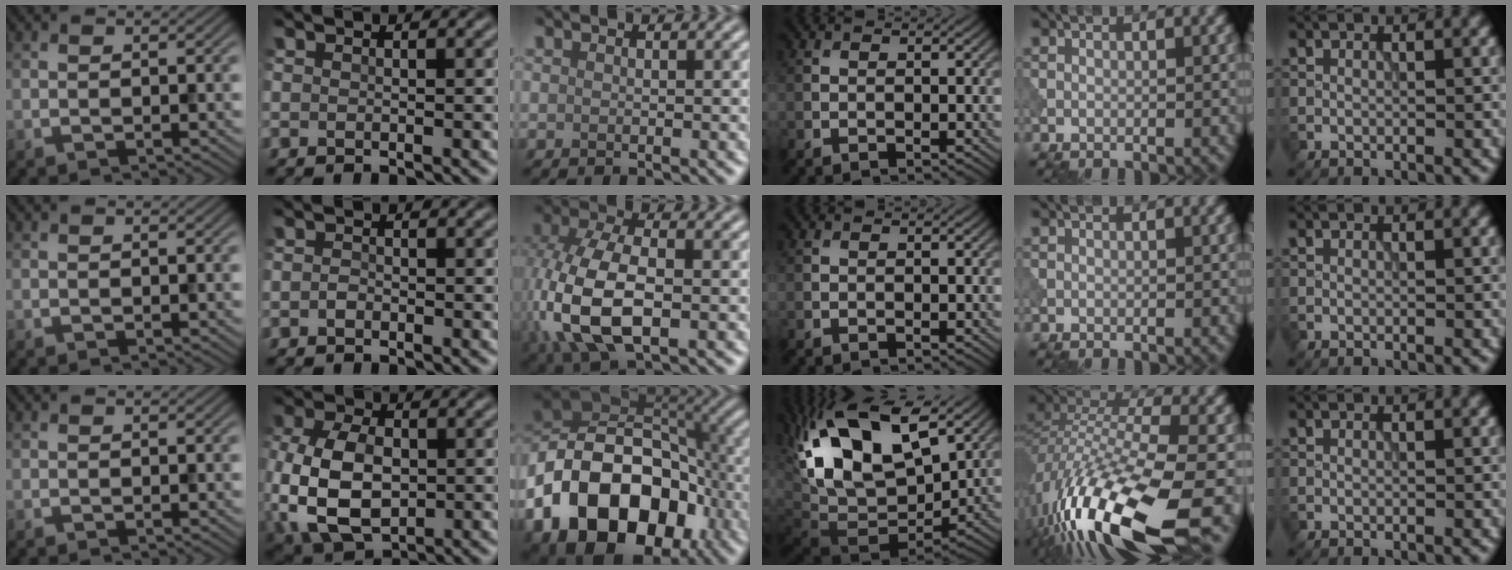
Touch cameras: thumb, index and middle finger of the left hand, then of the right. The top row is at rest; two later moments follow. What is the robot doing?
{"motion": "extract", "object": "peg toy"}